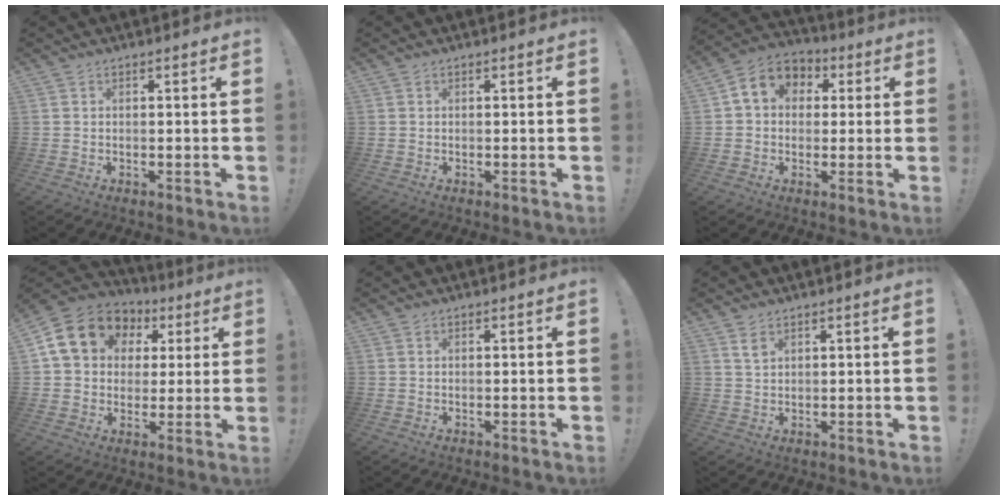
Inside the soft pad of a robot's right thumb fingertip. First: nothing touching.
{"total": 0.0}
{"total": 9.1, "force": [2.2, 7.6, 4.5], "torque": [-0.064, 0.003, 0.047]}
{"total": 16.6, "force": [5.8, 13.2, 8.3], "torque": [-0.122, -0.012, 0.120]}
{"total": 0.0}
{"total": 2.7, "force": [1.7, 1.4, 1.5], "torque": [-0.023, -0.007, 0.030]}